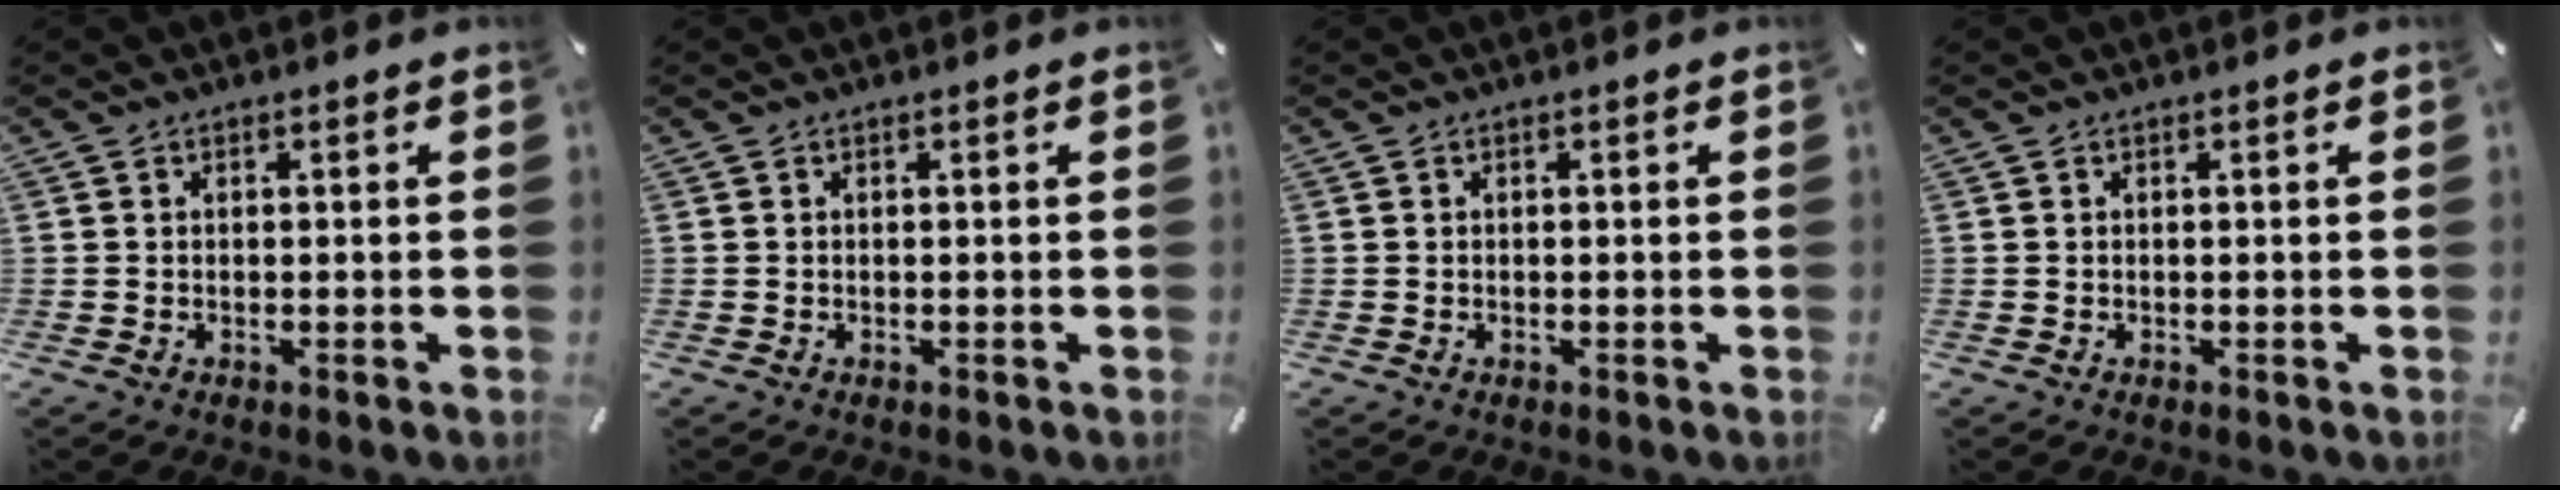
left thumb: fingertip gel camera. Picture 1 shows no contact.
{"total": 0.0}
{"total": 0.0}
{"total": 0.0}